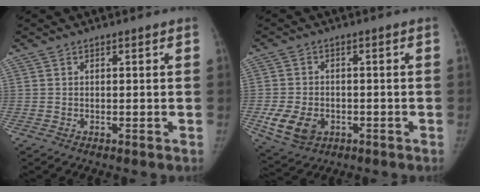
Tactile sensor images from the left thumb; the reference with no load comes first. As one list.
[{"total": 7.8, "force": [-2.4, 5.9, 4.6], "torque": [-0.078, 0.001, -0.031]}]